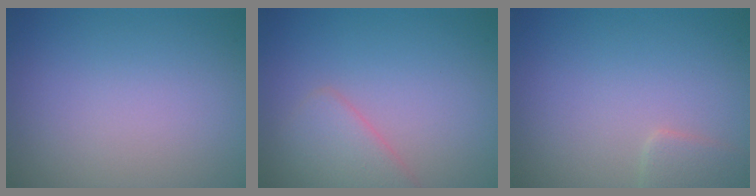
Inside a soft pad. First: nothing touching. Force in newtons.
{"total": 2.9, "press": 2.9, "slide": 0.1}
{"total": 1.7, "press": 1.7, "slide": 0.1}